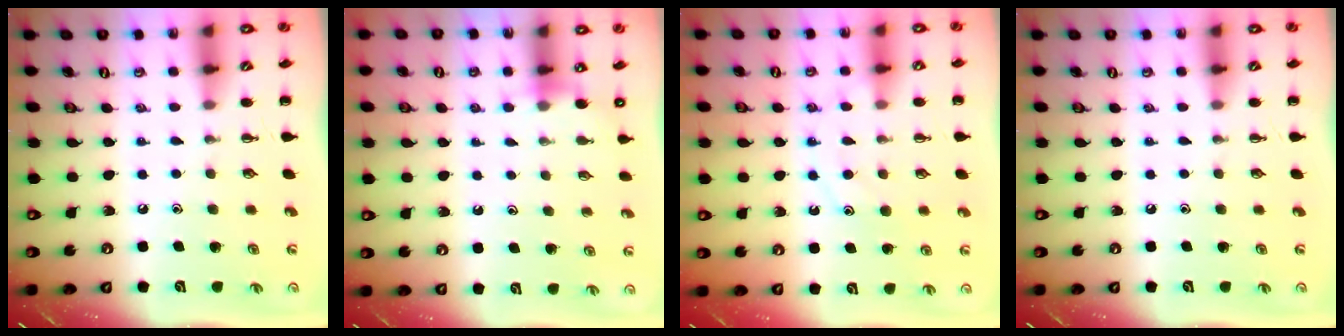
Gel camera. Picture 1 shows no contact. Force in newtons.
{"total": 4.2, "press": 4.1, "slide": 1.0}
{"total": 11.1, "press": 11.1, "slide": 0.8}
{"total": 0.0}